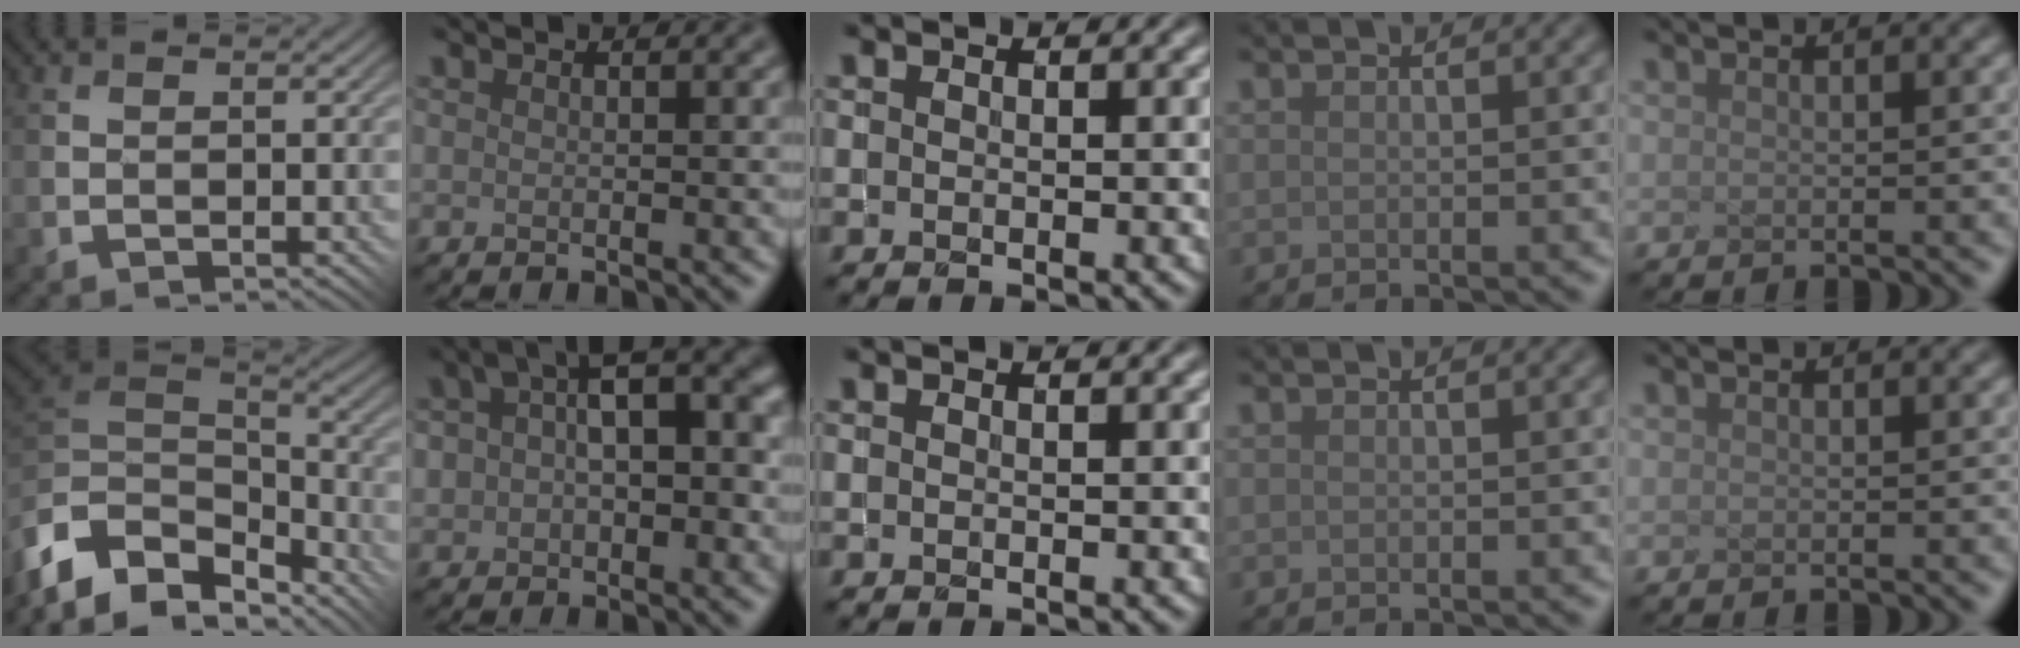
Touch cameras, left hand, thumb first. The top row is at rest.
{"thumb": {"total": 12.2, "force": [-7.9, 6.8, 6.4], "torque": [-0.193, -0.001, -0.132]}, "index": {"total": 10.3, "force": [3.0, 5.8, 8.0], "torque": [-0.114, 0.017, 0.044]}}